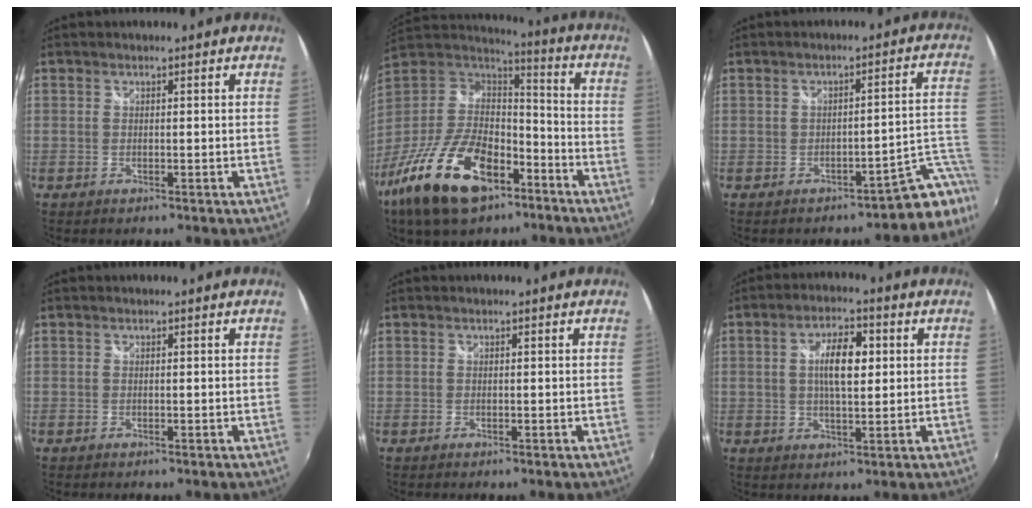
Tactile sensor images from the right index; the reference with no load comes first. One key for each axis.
{"total": 24.8, "fx": -14.0, "fy": 12.6, "fz": 16.2, "tx": -0.338, "ty": -0.021, "tz": -0.241}
{"total": 5.9, "fx": -3.4, "fy": 1.1, "fz": 4.7, "tx": -0.037, "ty": 0.010, "tz": -0.047}
{"total": 0.0}
{"total": 0.0}
{"total": 7.5, "fx": 1.3, "fy": 2.8, "fz": 6.8, "tx": -0.121, "ty": 0.013, "tz": 0.025}